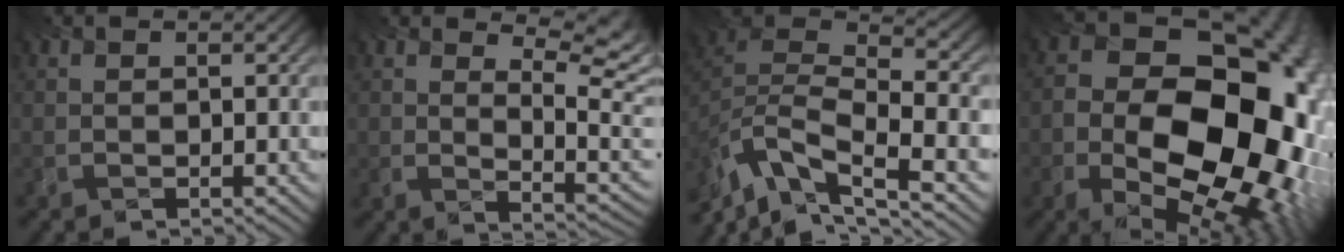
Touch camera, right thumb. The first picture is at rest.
{"total": 9.7, "force": [5.8, 3.4, 6.9], "torque": [-0.116, 0.002, 0.072]}
{"total": 11.9, "force": [-9.5, 3.3, 6.5], "torque": [-0.139, -0.011, -0.186]}
{"total": 21.2, "force": [-2.1, 14.4, 15.4], "torque": [-0.200, -0.041, -0.009]}